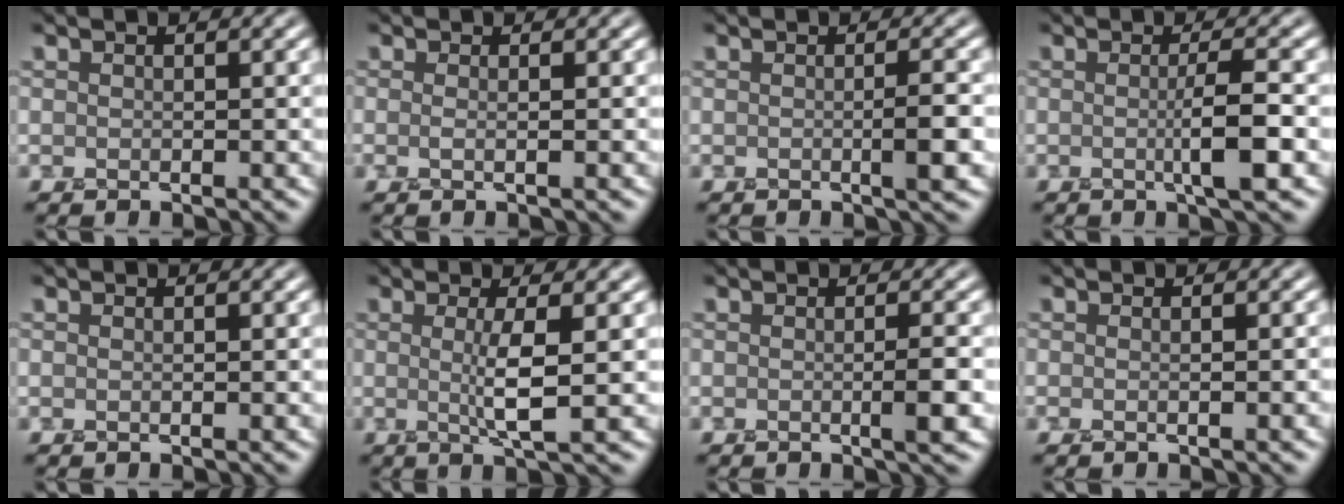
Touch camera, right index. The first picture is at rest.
{"total": 1.0, "force": [-0.1, 0.3, 0.9], "torque": [-0.012, -0.004, -0.010]}
{"total": 2.1, "force": [-0.4, 0.2, 2.1], "torque": [-0.034, -0.007, -0.005]}
{"total": 3.1, "force": [-0.4, 0.3, 3.0], "torque": [-0.053, -0.008, -0.008]}
{"total": 0.0}
{"total": 3.2, "force": [0.1, 0.4, 3.2], "torque": [-0.058, -0.008, 0.001]}
{"total": 1.9, "force": [-0.4, 0.1, 1.8], "torque": [-0.029, -0.007, -0.006]}
{"total": 1.3, "force": [-0.2, 0.4, 1.2], "torque": [-0.006, -0.002, -0.008]}